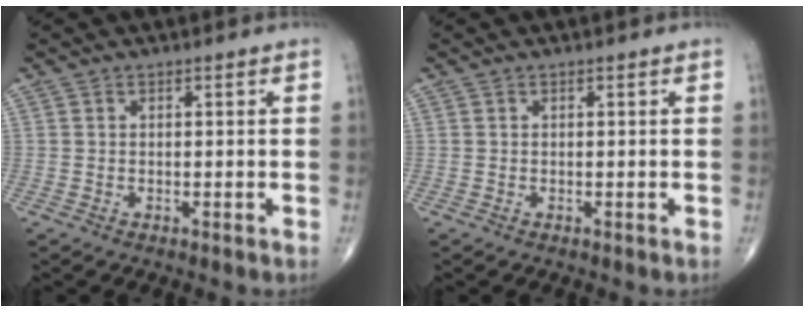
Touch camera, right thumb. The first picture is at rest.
{"total": 0.0}